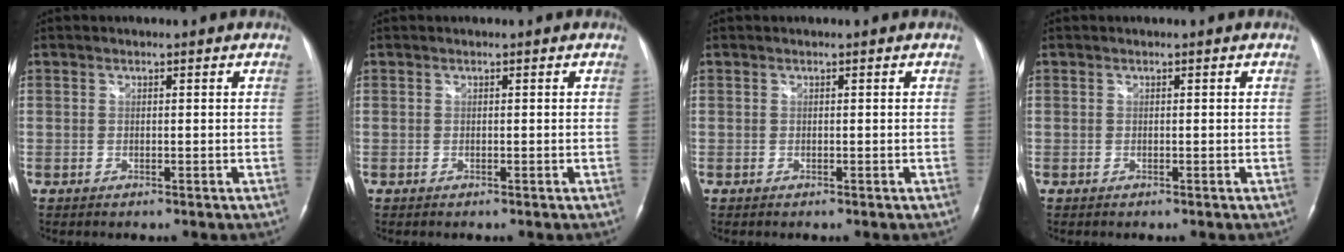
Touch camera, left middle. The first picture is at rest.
{"total": 0.0}
{"total": 0.0}
{"total": 0.0}